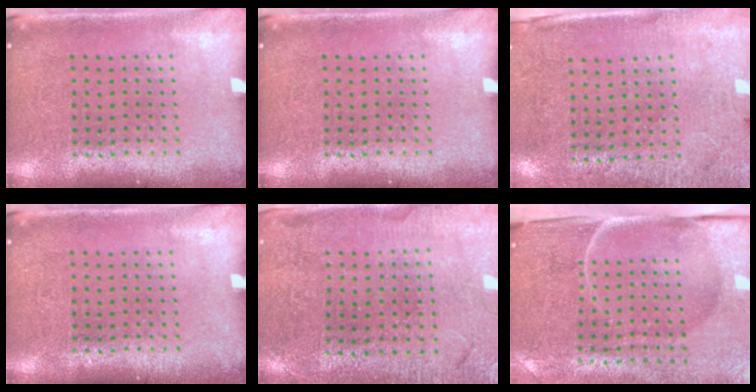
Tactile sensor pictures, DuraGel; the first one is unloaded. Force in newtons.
{"total": 0.0}
{"total": 2.7, "press": 2.3, "slide": 1.5}
{"total": 0.0}
{"total": 0.7, "press": 0.7, "slide": 0.1}
{"total": 4.9, "press": 4.0, "slide": 3.0}